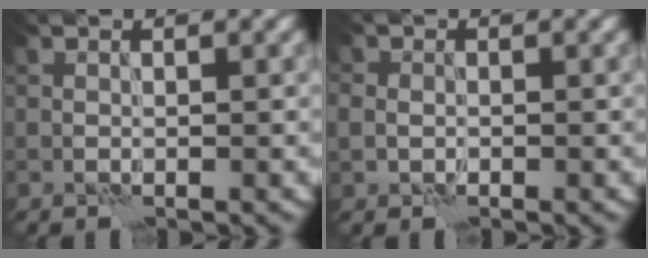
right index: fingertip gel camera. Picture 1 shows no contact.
{"total": 1.6, "force": [-0.2, 1.4, 0.7], "torque": [-0.012, -0.002, -0.002]}